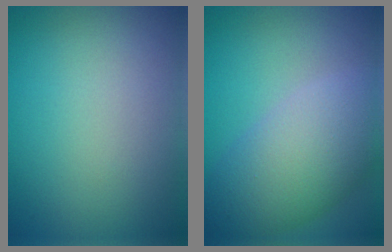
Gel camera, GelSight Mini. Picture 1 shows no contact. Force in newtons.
{"total": 7.3, "press": 7.3, "slide": 0.5}